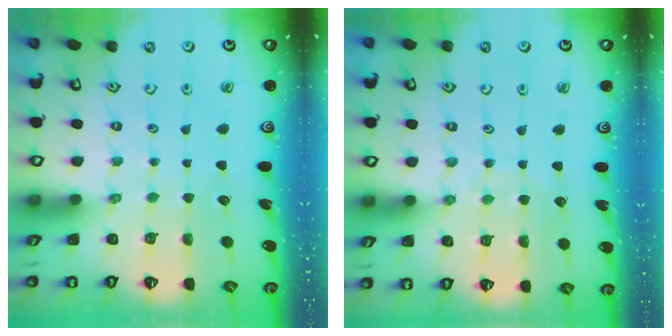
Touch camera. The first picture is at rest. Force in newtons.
{"total": 5.5, "press": 5.5, "slide": 0.5}